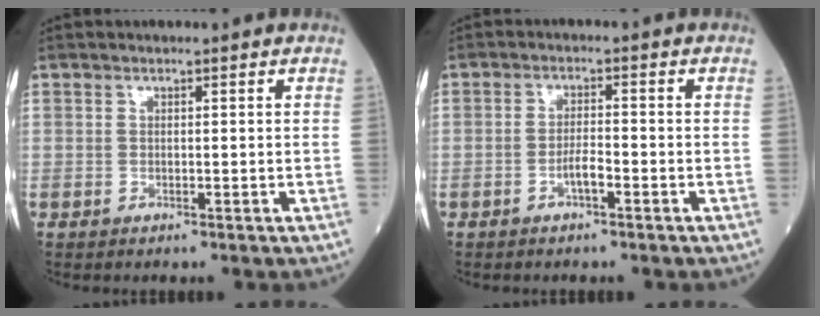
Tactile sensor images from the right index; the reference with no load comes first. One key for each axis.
{"total": 2.5, "fx": -1.3, "fy": 0.4, "fz": 2.2, "tx": -0.036, "ty": 0.003, "tz": -0.023}